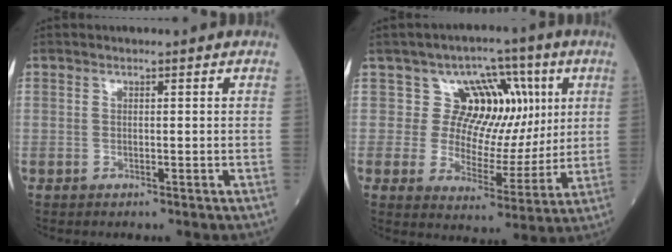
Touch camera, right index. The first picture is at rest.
{"total": 9.9, "force": [3.6, 7.5, 5.5], "torque": [-0.055, 0.025, 0.061]}